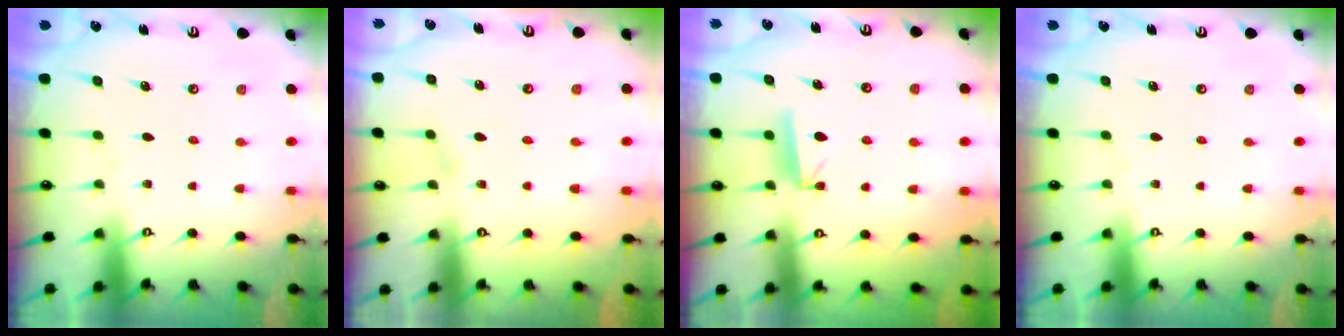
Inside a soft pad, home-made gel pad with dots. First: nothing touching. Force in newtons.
{"total": 2.9, "press": 2.9, "slide": 0.4}
{"total": 5.7, "press": 5.6, "slide": 0.8}
{"total": 0.0}